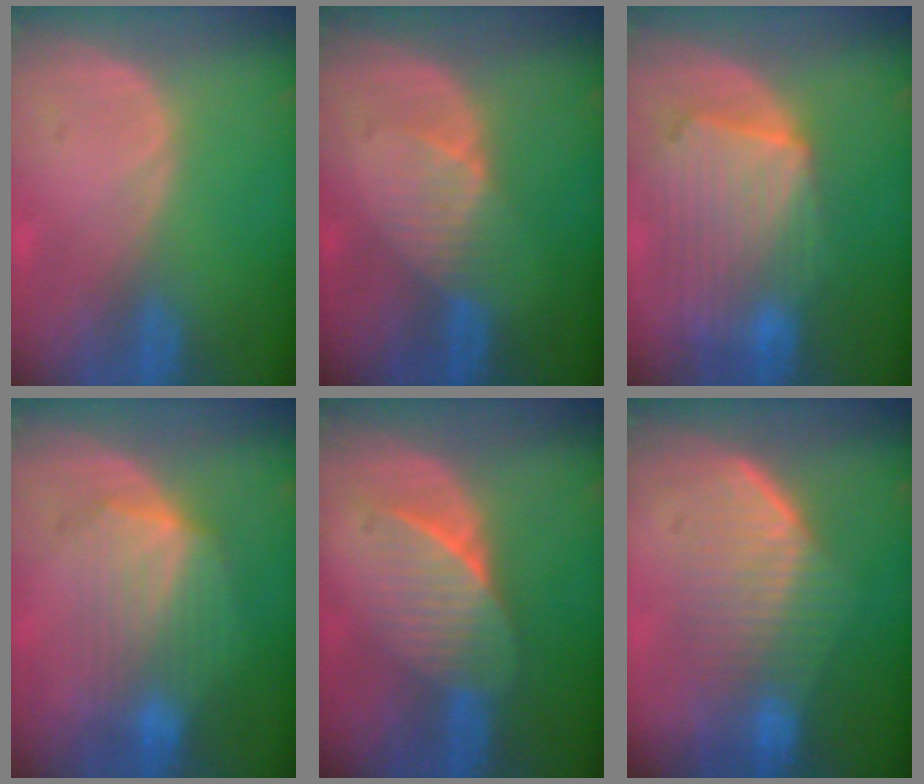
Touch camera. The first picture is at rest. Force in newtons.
{"total": 3.5, "press": 3.5, "slide": 0.4}
{"total": 10.8, "press": 9.4, "slide": 5.3}
{"total": 7.3, "press": 7.1, "slide": 1.4}
{"total": 7.5, "press": 6.8, "slide": 3.2}
{"total": 7.3, "press": 7.3, "slide": 0.9}